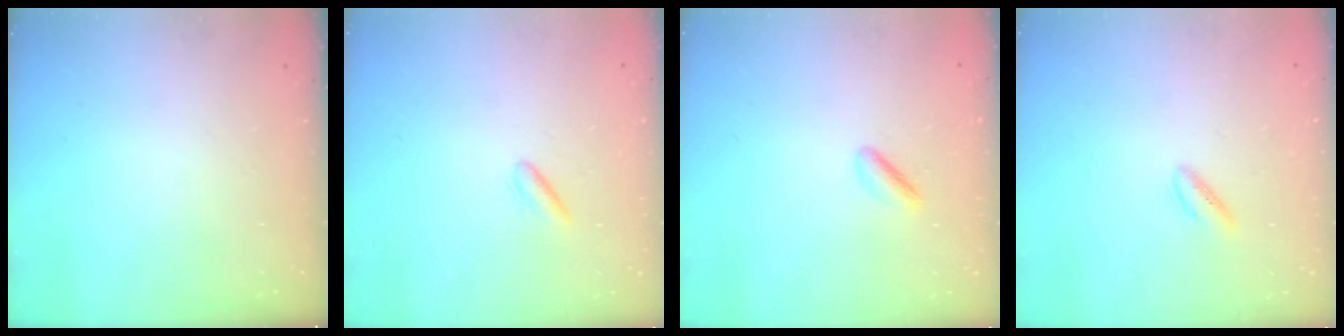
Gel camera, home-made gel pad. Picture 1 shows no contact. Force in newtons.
{"total": 1.9, "press": 1.7, "slide": 0.9}
{"total": 1.7, "press": 1.6, "slide": 0.7}
{"total": 2.7, "press": 2.5, "slide": 1.0}